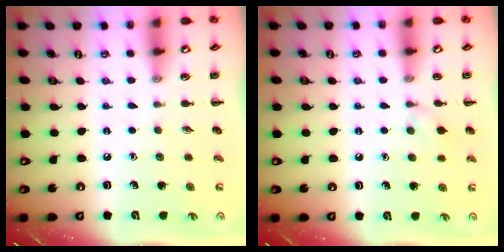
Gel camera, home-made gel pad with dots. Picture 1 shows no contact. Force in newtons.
{"total": 6.0, "press": 5.6, "slide": 2.1}